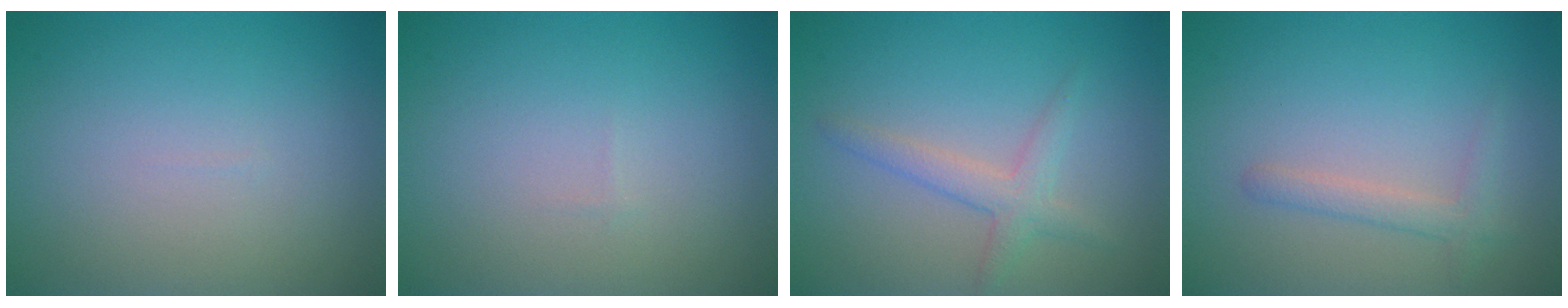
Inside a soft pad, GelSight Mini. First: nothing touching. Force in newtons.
{"total": 0.0}
{"total": 2.3, "press": 2.3, "slide": 0.1}
{"total": 1.7, "press": 1.7, "slide": 0.1}